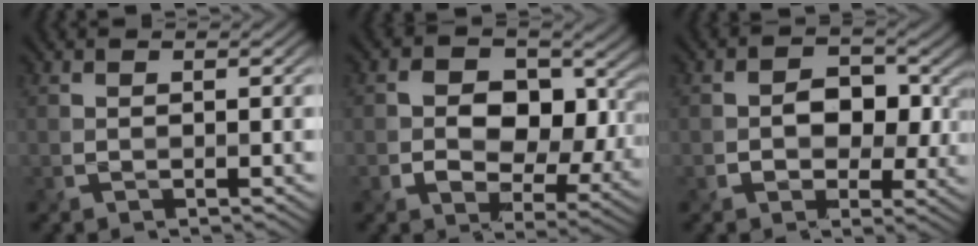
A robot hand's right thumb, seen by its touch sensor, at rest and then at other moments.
{"total": 11.4, "force": [0.9, 8.4, 7.7], "torque": [-0.111, -0.016, 0.011]}
{"total": 6.1, "force": [0.0, 5.0, 3.6], "torque": [-0.052, -0.007, -0.008]}